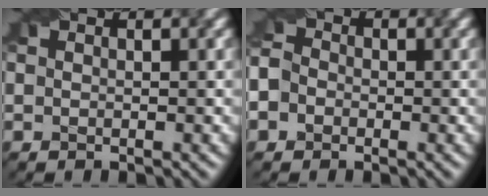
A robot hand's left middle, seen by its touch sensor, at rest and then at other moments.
{"total": 4.3, "force": [-0.8, 3.8, 1.9], "torque": [-0.031, 0.021, -0.037]}